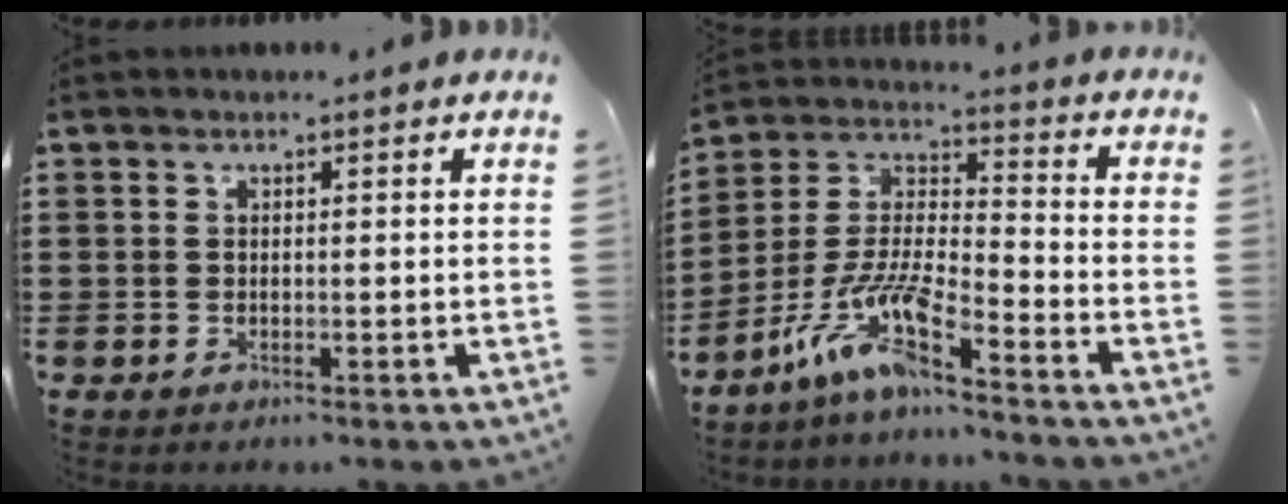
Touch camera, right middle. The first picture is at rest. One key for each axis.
{"total": 10.8, "fx": -8.2, "fy": 1.3, "fz": 6.9, "tx": -0.161, "ty": -0.010, "tz": -0.167}